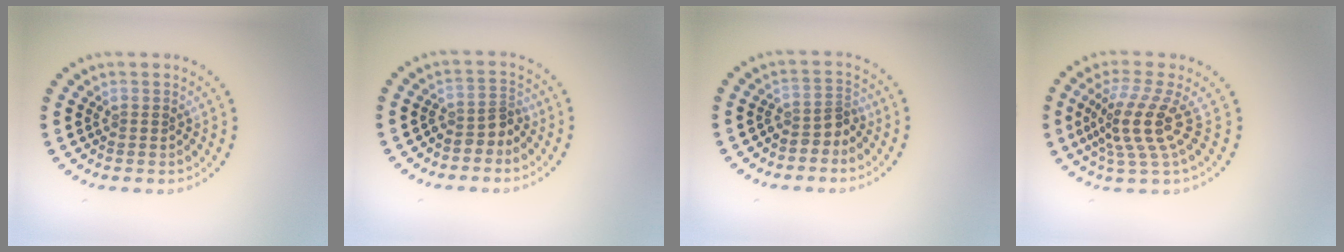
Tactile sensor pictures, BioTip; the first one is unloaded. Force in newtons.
{"total": 2.0, "press": 1.4, "slide": 1.4}
{"total": 2.0, "press": 1.4, "slide": 1.4}
{"total": 4.5, "press": 3.2, "slide": 3.1}